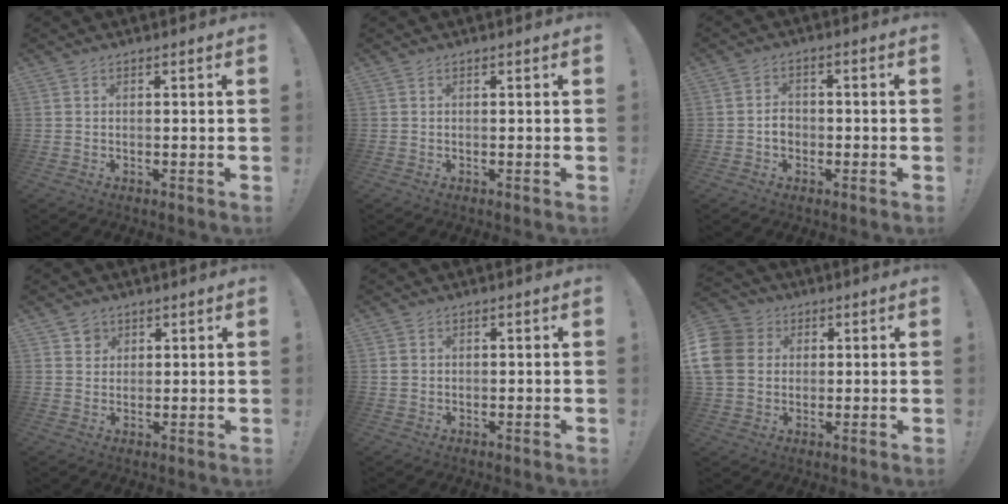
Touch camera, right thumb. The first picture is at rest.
{"total": 0.0}
{"total": 4.1, "force": [-1.1, 3.3, 2.0], "torque": [-0.020, 0.005, -0.022]}
{"total": 3.2, "force": [1.9, 2.6, 0.2], "torque": [0.007, -0.013, 0.031]}
{"total": 1.9, "force": [0.4, 1.7, 0.7], "torque": [-0.013, 0.006, 0.007]}
{"total": 12.1, "force": [1.9, 10.4, 5.9], "torque": [-0.112, 0.004, 0.041]}